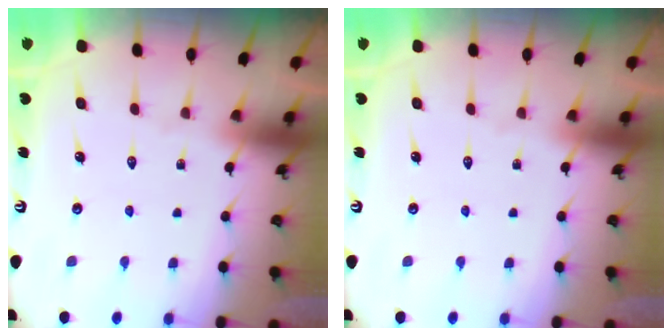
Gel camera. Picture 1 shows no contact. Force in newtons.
{"total": 0.0}